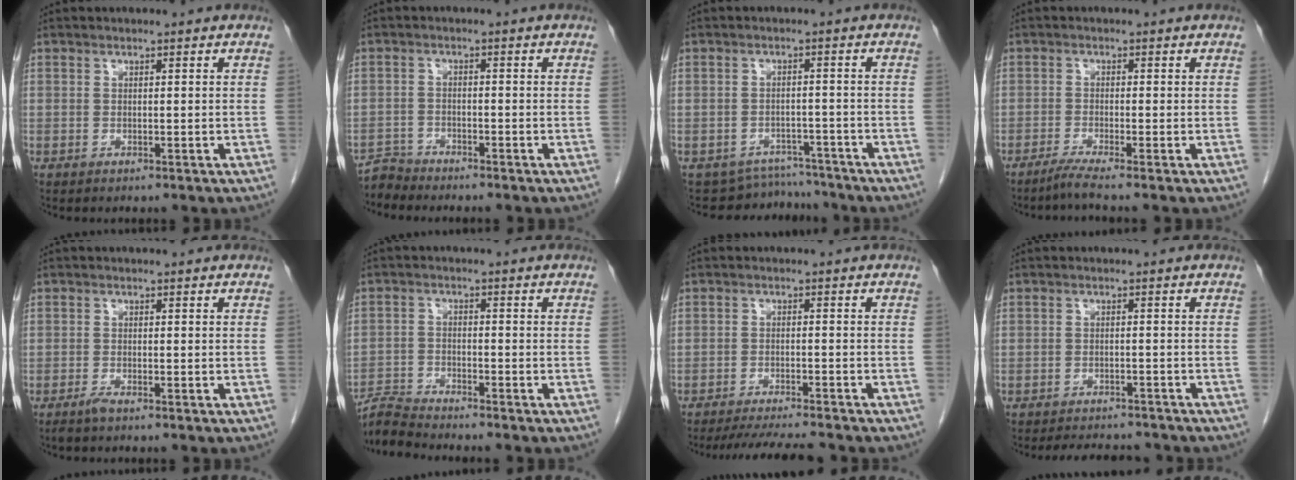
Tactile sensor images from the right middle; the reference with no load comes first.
{"total": 2.7, "force": [-2.6, -0.1, -0.9], "torque": [0.021, -0.013, -0.050]}
{"total": 5.6, "force": [-5.2, 1.2, -1.7], "torque": [0.024, 0.019, -0.070]}
{"total": 1.2, "force": [-1.0, -0.4, 0.5], "torque": [-0.013, 0.000, -0.022]}
{"total": 1.3, "force": [-1.1, 0.0, 0.7], "torque": [-0.020, -0.003, -0.021]}
{"total": 5.2, "force": [-5.1, -1.0, 0.0], "torque": [-0.005, -0.009, -0.095]}
{"total": 8.8, "force": [-8.0, 0.0, 3.5], "torque": [-0.054, -0.017, -0.121]}
{"total": 7.2, "force": [-6.8, 1.7, 1.7], "torque": [-0.026, 0.000, -0.085]}